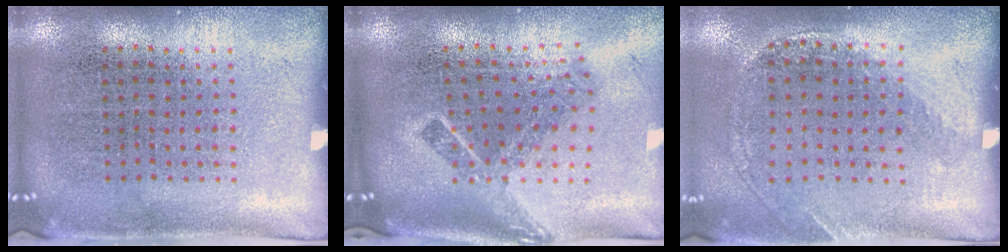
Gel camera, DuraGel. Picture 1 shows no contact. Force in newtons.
{"total": 2.2, "press": 1.5, "slide": 1.6}
{"total": 1.2, "press": 1.1, "slide": 0.5}